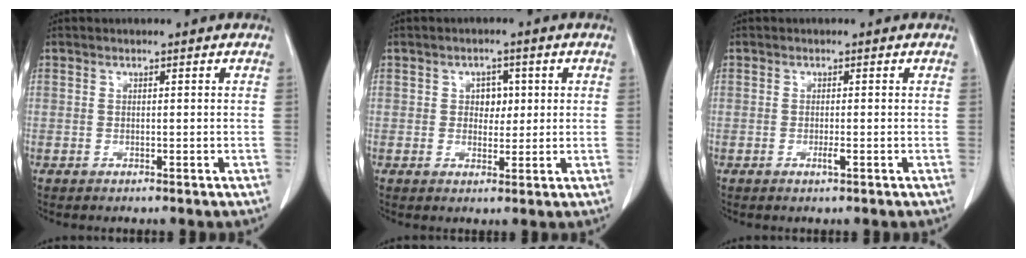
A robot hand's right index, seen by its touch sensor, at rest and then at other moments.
{"total": 3.2, "force": [0.6, 2.3, 2.1], "torque": [-0.025, 0.005, 0.012]}
{"total": 1.1, "force": [-0.5, 0.0, 1.0], "torque": [-0.021, -0.002, -0.010]}